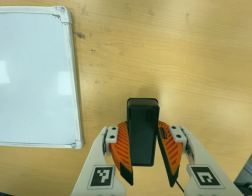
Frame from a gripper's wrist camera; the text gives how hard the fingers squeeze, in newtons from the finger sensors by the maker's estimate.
{"total": 9.6, "left": 7.9, "right": 11.3}